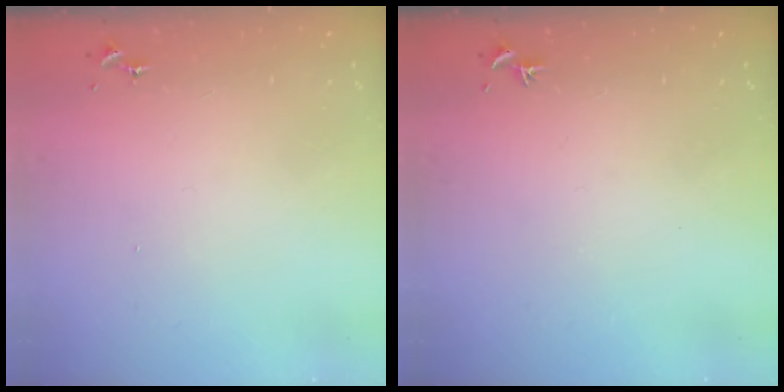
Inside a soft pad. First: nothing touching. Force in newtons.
{"total": 0.0}